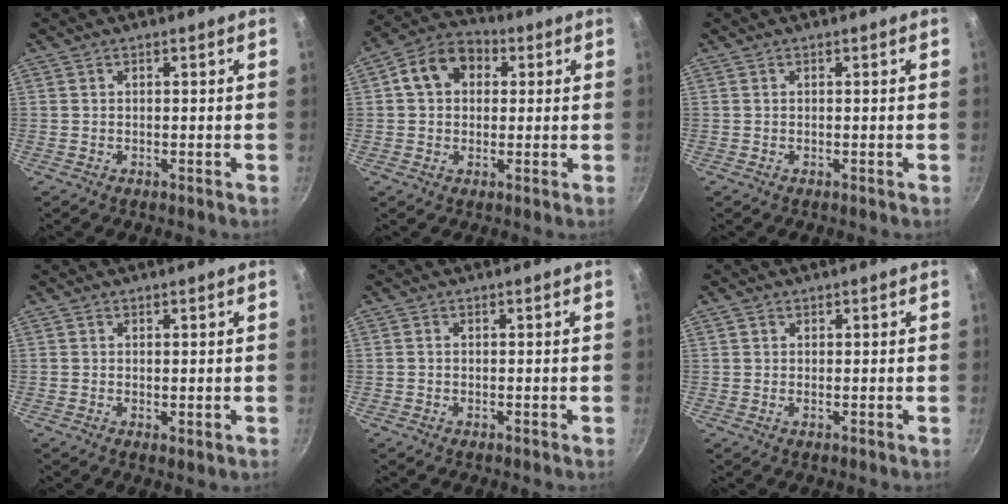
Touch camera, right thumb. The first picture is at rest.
{"total": 10.0, "force": [2.4, 7.8, 5.9], "torque": [-0.068, 0.023, 0.021]}
{"total": 0.0}
{"total": 1.0, "force": [0.5, 0.4, 0.7], "torque": [-0.010, -0.010, 0.004]}
{"total": 0.0}
{"total": 0.8, "force": [0.4, 0.6, 0.3], "torque": [-0.004, 0.003, 0.005]}